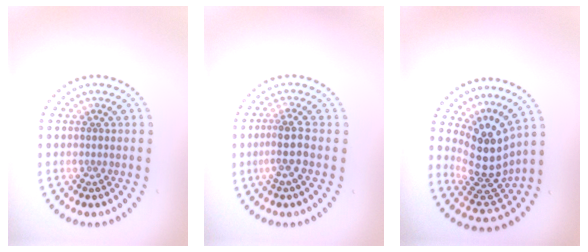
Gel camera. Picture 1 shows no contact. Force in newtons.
{"total": 2.7, "press": 2.2, "slide": 1.5}
{"total": 4.7, "press": 3.4, "slide": 3.2}